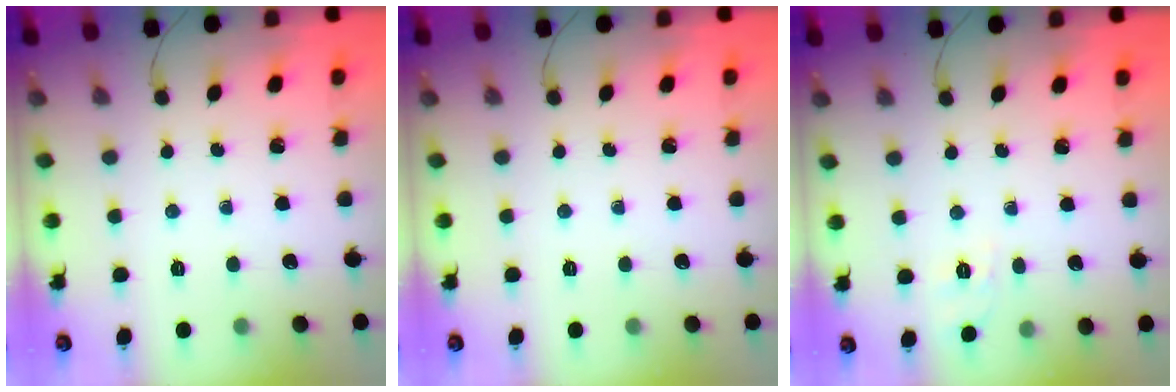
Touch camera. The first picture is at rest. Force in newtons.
{"total": 0.0}
{"total": 1.8, "press": 0.0, "slide": 1.8}